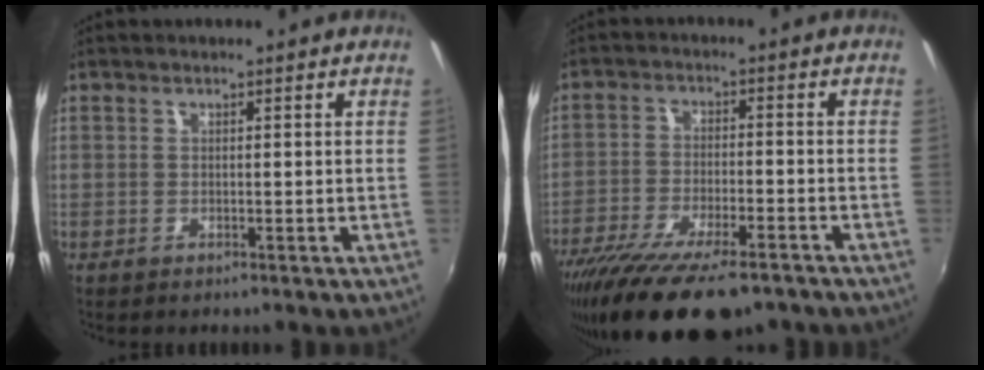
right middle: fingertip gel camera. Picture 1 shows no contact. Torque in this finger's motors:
{"motor_torque": [1.25, -0.89, 0.84, 0.21]}